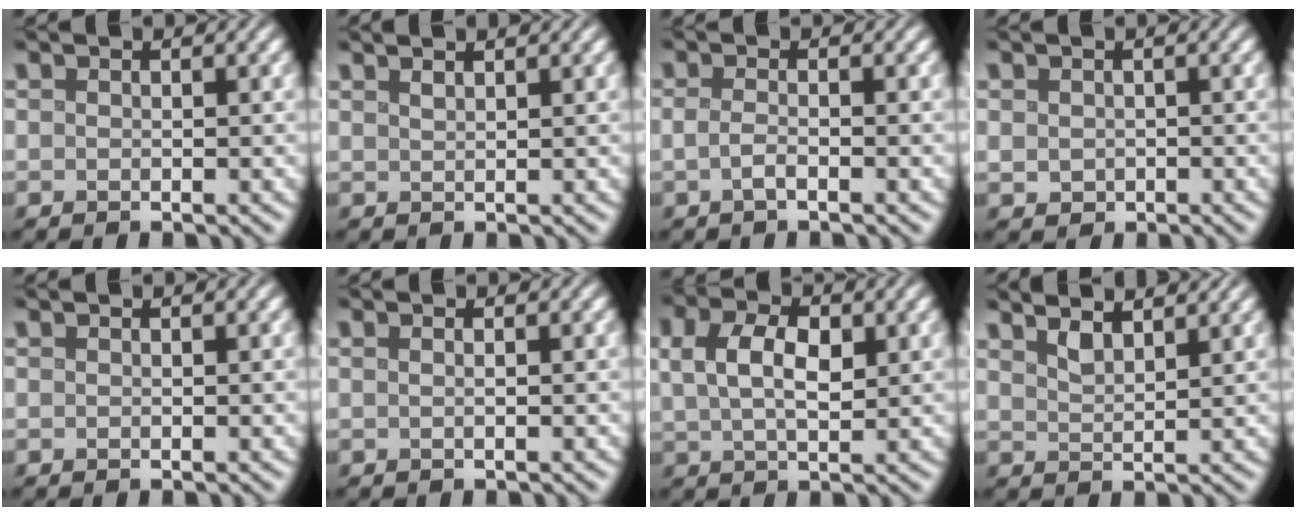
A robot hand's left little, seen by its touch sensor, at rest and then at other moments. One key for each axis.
{"total": 1.9, "fx": 1.4, "fy": 0.6, "fz": 1.0, "tx": 0.000, "ty": 0.002, "tz": 0.007}
{"total": 1.6, "fx": -0.6, "fy": 0.5, "fz": 1.4, "tx": -0.025, "ty": -0.003, "tz": -0.017}
{"total": 1.2, "fx": 0.0, "fy": 1.1, "fz": 0.5, "tx": -0.008, "ty": -0.003, "tz": 0.000}
{"total": 0.0}
{"total": 1.0, "fx": 0.2, "fy": 0.4, "fz": 0.9, "tx": -0.008, "ty": -0.006, "tz": -0.006}
{"total": 4.6, "fx": 1.4, "fy": 2.5, "fz": 3.6, "tx": -0.073, "ty": 0.006, "tz": 0.024}
{"total": 3.0, "fx": 2.5, "fy": 0.8, "fz": 1.6, "tx": -0.016, "ty": 0.009, "tz": 0.035}